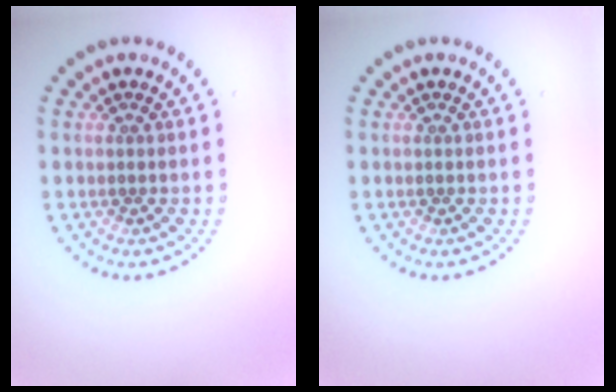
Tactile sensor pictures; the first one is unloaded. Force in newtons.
{"total": 0.0}